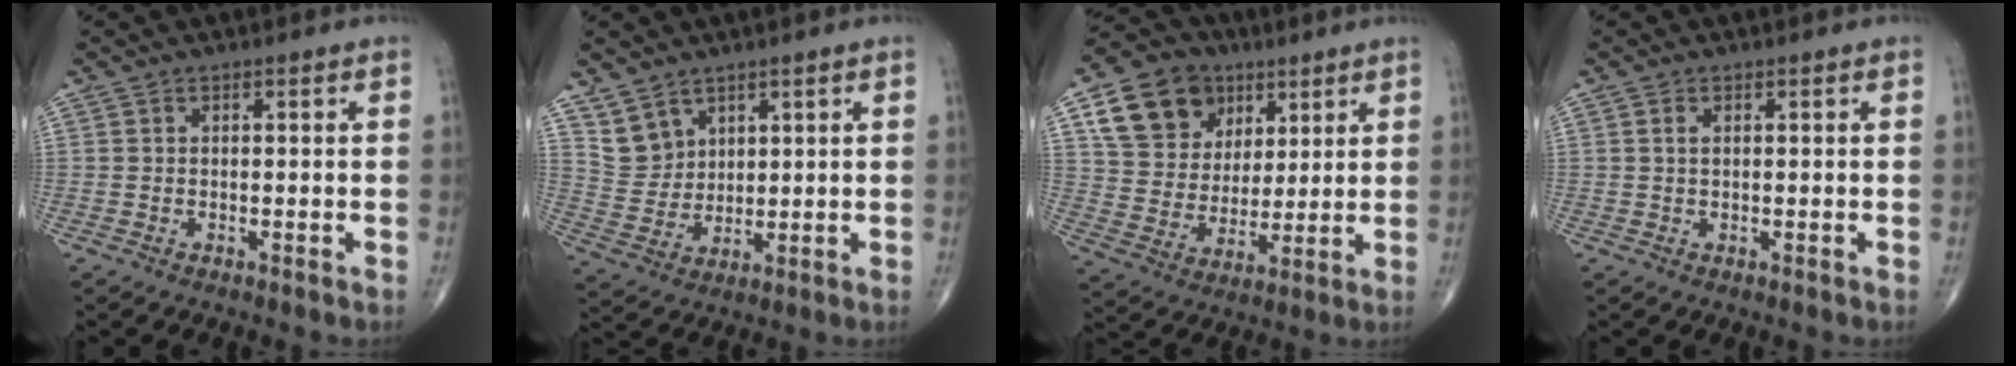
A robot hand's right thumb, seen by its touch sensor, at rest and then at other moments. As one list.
[{"total": 6.0, "force": [4.3, 4.1, 1.1], "torque": [0.002, -0.032, 0.094]}, {"total": 16.2, "force": [7.6, 12.4, 7.0], "torque": [-0.093, -0.014, 0.138]}, {"total": 1.2, "force": [0.4, 0.6, 0.9], "torque": [-0.021, 0.003, 0.008]}]